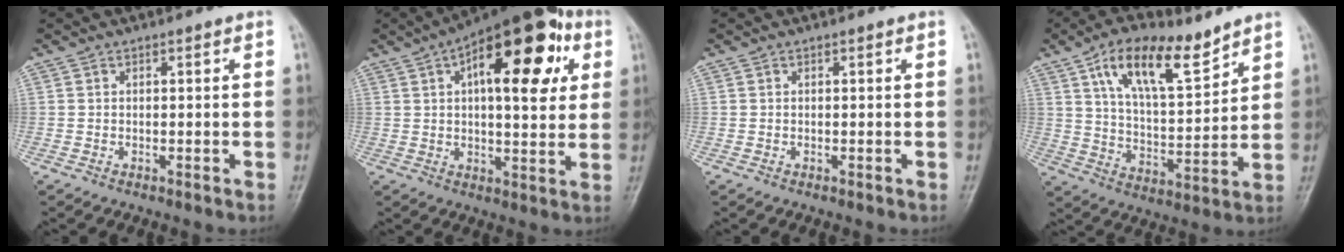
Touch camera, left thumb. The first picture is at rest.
{"total": 21.5, "force": [7.1, 9.4, 18.0], "torque": [-0.227, 0.010, 0.093]}
{"total": 0.0}
{"total": 14.7, "force": [8.9, 5.8, 10.1], "torque": [-0.150, -0.042, 0.161]}